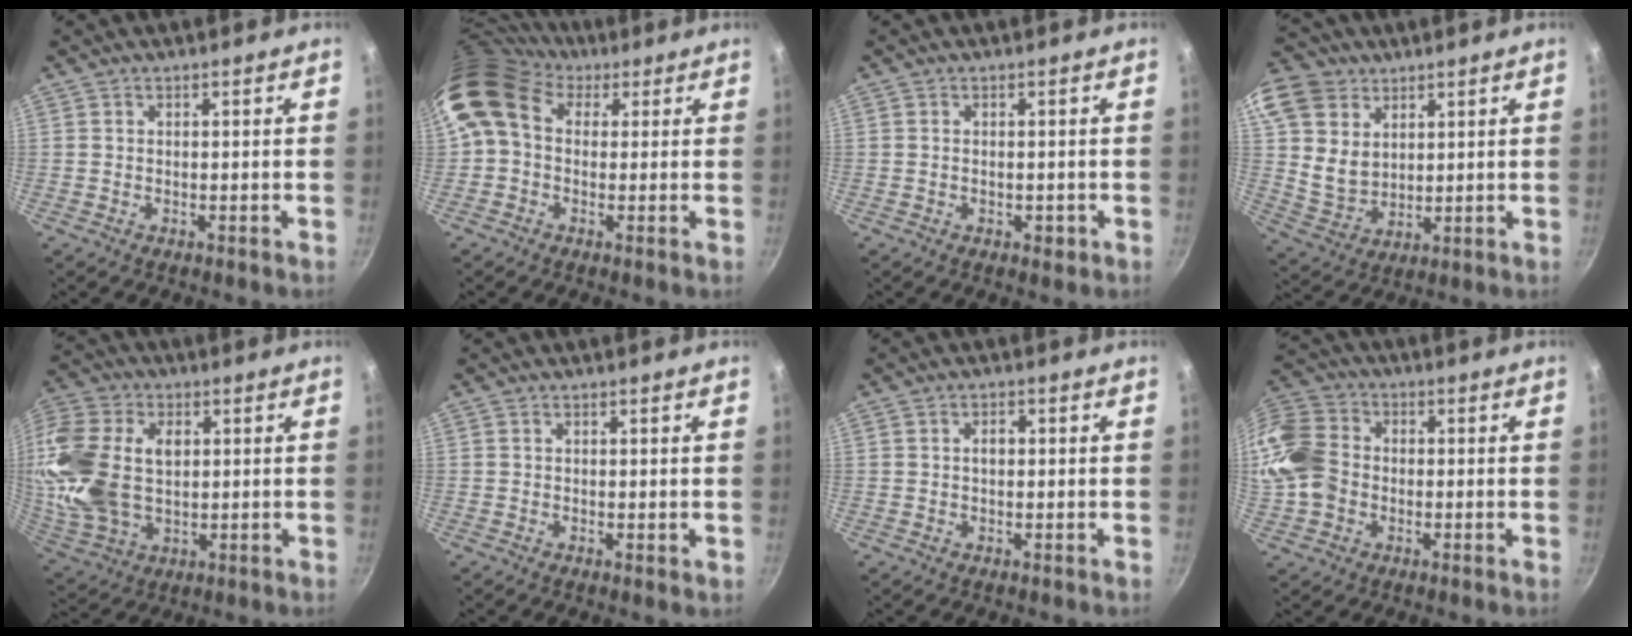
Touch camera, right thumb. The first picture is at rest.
{"total": 11.4, "force": [2.7, 8.8, 6.8], "torque": [-0.121, 0.019, 0.025]}
{"total": 1.6, "force": [-0.6, 0.9, 1.1], "torque": [-0.015, -0.001, -0.008]}
{"total": 16.0, "force": [7.3, 12.5, 7.0], "torque": [-0.142, -0.010, 0.148]}
{"total": 22.3, "force": [2.9, 15.2, 16.1], "torque": [-0.346, 0.010, 0.058]}
{"total": 0.6, "force": [0.1, 0.1, 0.6], "torque": [-0.009, -0.002, 0.001]}
{"total": 2.0, "force": [0.1, 1.3, 1.5], "torque": [-0.018, 0.007, 0.001]}
{"total": 15.7, "force": [-1.5, 12.9, 8.7], "torque": [-0.176, 0.031, -0.042]}